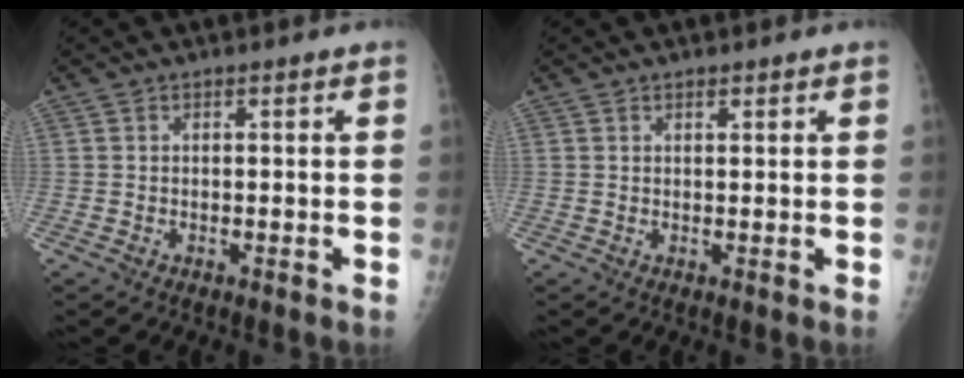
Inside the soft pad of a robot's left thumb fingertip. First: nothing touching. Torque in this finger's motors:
{"motor_torque": [0.13, 0.24, -0.35, -0.18, -0.01]}